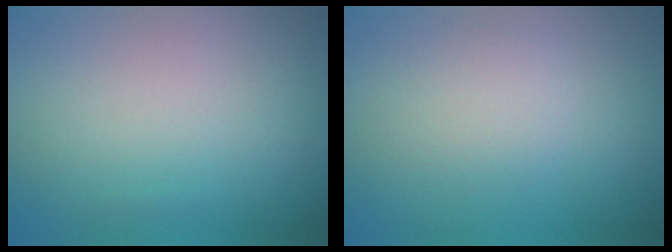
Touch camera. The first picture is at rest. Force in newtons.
{"total": 2.0, "press": 2.0, "slide": 0.0}